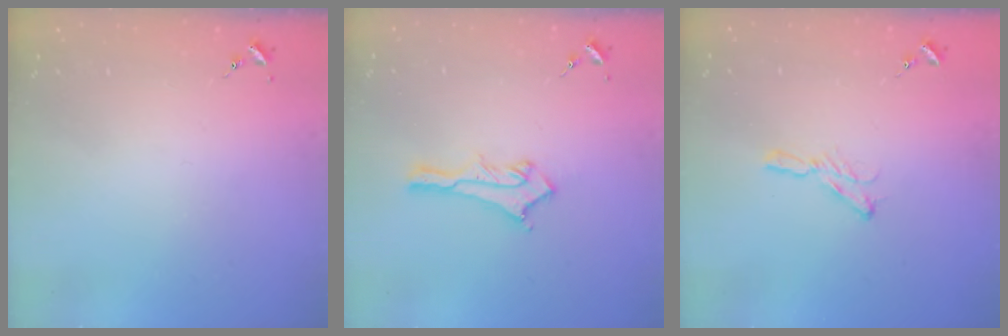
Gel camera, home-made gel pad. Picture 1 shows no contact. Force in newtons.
{"total": 12.5, "press": 12.5, "slide": 1.2}
{"total": 5.7, "press": 5.7, "slide": 0.1}